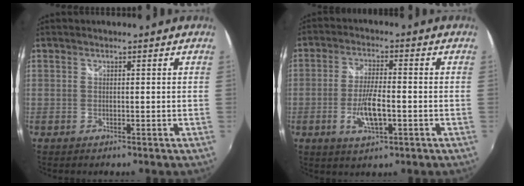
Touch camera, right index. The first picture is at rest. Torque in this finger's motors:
{"motor_torque": [0.16, -0.02, 0.43, 0.09]}